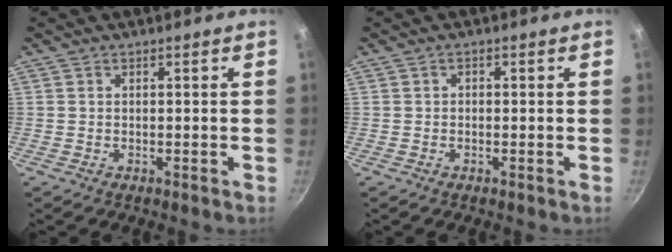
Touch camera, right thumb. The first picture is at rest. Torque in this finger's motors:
{"motor_torque": [-0.62, -0.11, -0.21, 0.25, 0.05]}